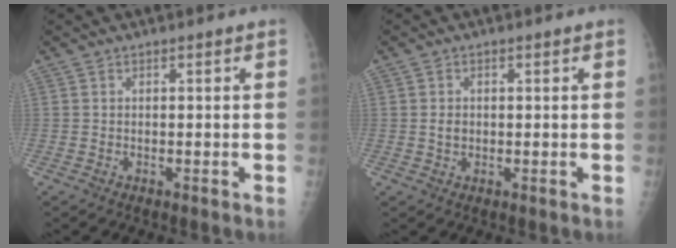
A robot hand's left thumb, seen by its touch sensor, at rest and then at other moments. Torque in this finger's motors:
{"motor_torque": [0.43, 0.42, 0.52, 0.23, 0.00]}